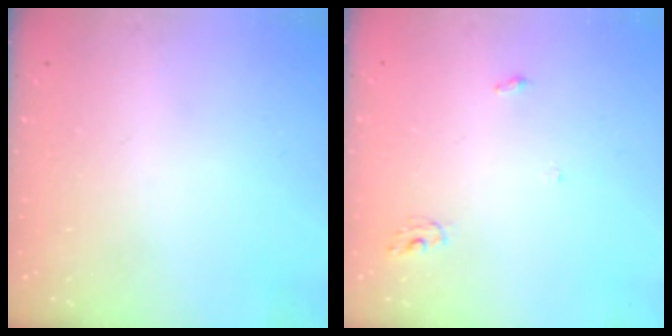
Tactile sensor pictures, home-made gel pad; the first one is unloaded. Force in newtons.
{"total": 2.8, "press": 2.8, "slide": 0.2}